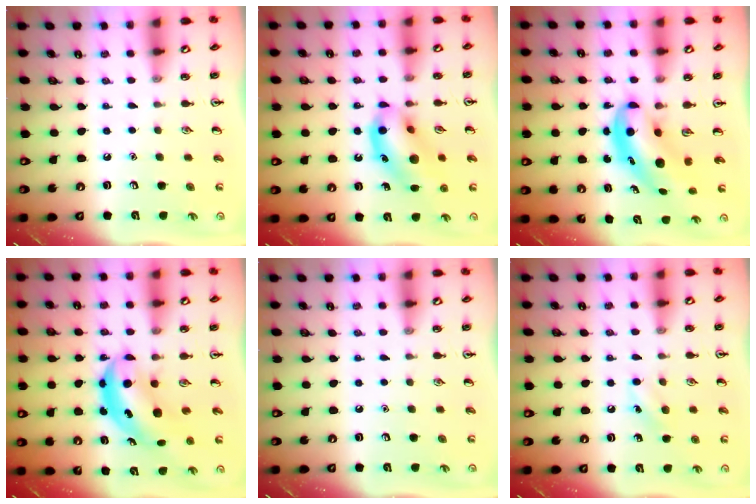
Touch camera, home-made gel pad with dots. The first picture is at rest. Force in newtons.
{"total": 13.7, "press": 13.5, "slide": 1.9}
{"total": 5.3, "press": 5.2, "slide": 1.2}
{"total": 6.1, "press": 6.0, "slide": 1.2}
{"total": 0.0}
{"total": 6.5, "press": 6.2, "slide": 1.9}